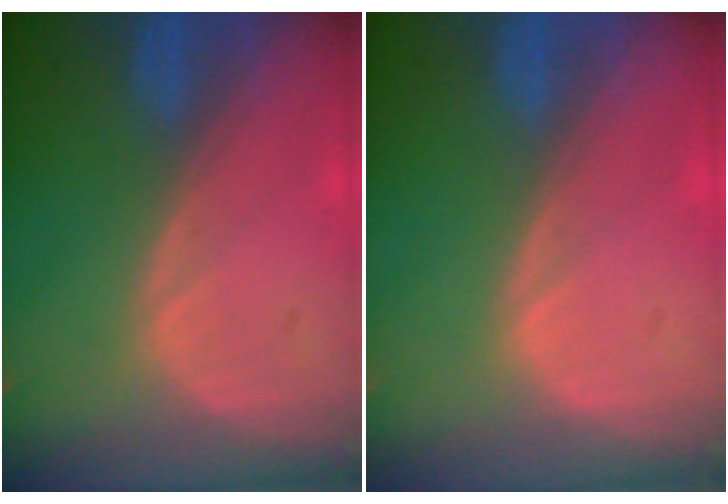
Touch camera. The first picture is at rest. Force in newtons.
{"total": 0.0}